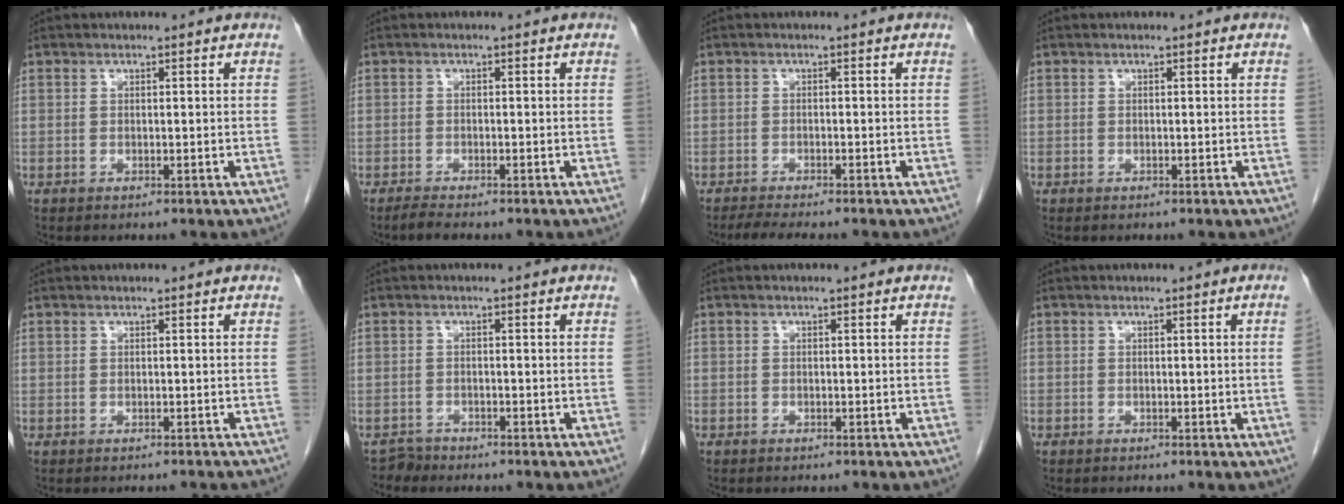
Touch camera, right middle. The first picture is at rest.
{"total": 1.6, "force": [-1.4, 0.1, 0.7], "torque": [-0.024, -0.006, -0.027]}
{"total": 4.7, "force": [-4.0, 0.4, 2.3], "torque": [-0.035, -0.012, -0.062]}
{"total": 0.0}
{"total": 3.4, "force": [-3.2, 0.4, 0.9], "torque": [-0.014, -0.011, -0.036]}
{"total": 1.5, "force": [-1.3, 0.4, -0.6], "torque": [0.012, -0.002, -0.025]}
{"total": 0.7, "force": [-0.6, 0.5, 0.1], "torque": [-0.006, 0.002, -0.009]}
{"total": 1.3, "force": [-0.3, -0.5, 1.1], "torque": [-0.011, 0.000, -0.006]}